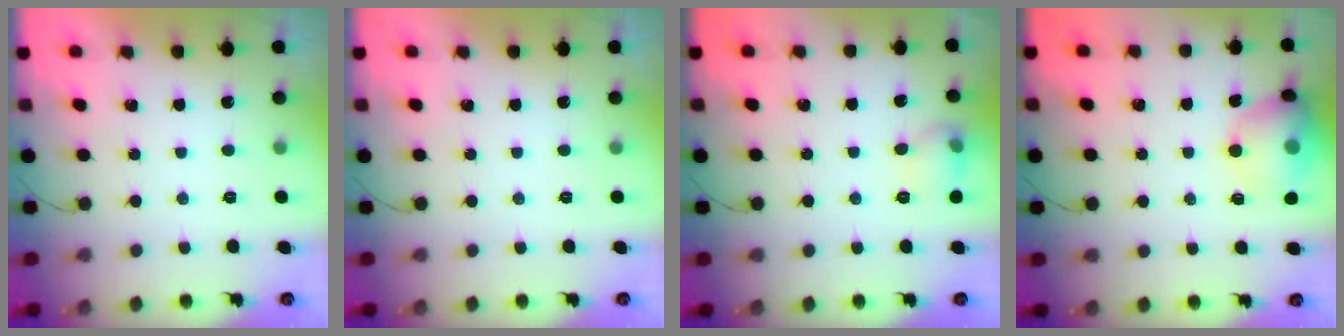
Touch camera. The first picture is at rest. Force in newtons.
{"total": 0.0}
{"total": 7.3, "press": 7.2, "slide": 1.0}
{"total": 13.5, "press": 13.3, "slide": 2.3}